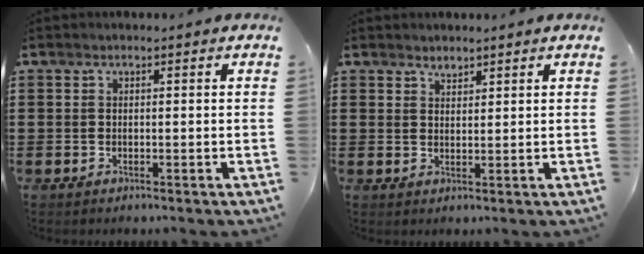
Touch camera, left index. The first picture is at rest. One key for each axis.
{"total": 1.4, "fx": 1.4, "fy": 0.4, "fz": 0.0, "tx": -0.001, "ty": 0.001, "tz": 0.027}